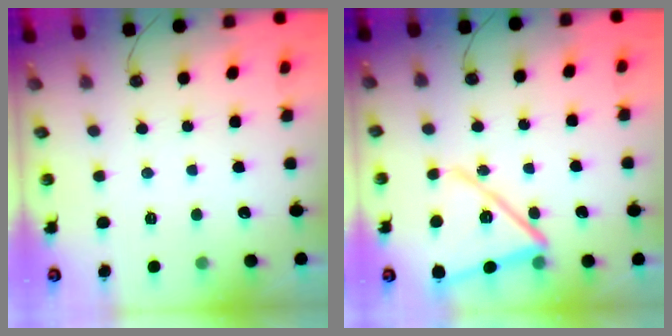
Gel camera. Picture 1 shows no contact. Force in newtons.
{"total": 15.9, "press": 15.8, "slide": 1.2}